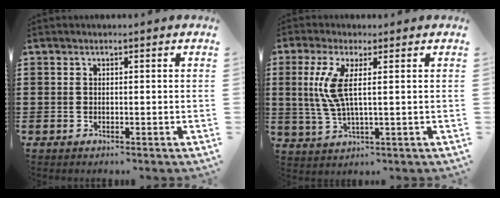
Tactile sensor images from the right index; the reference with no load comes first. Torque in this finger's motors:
{"motor_torque": [0.89, 0.55, 0.29, 0.13]}